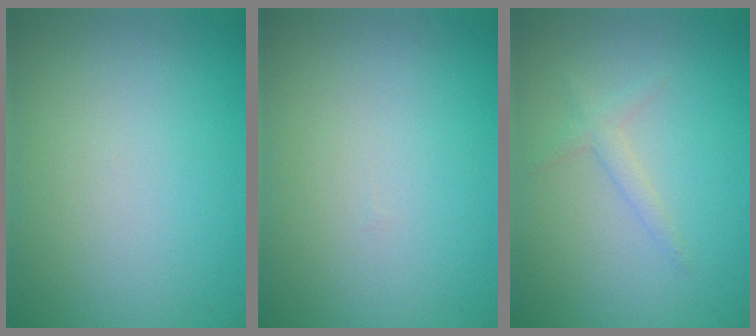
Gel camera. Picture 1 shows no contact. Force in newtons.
{"total": 0.0}
{"total": 1.3, "press": 1.3, "slide": 0.1}